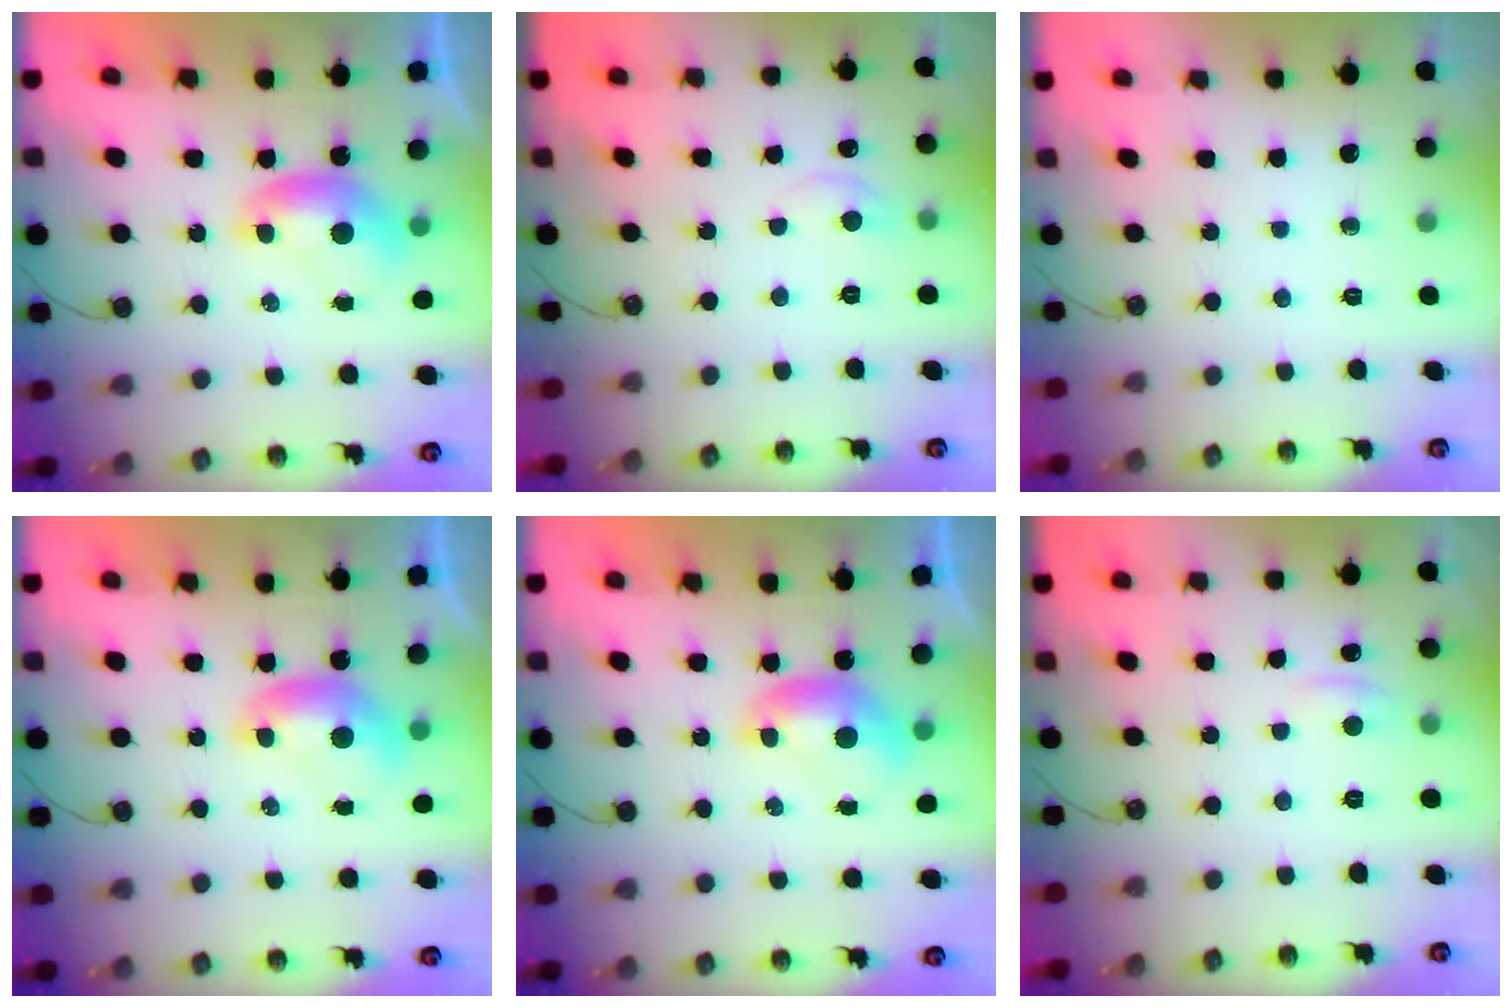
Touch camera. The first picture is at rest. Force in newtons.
{"total": 0.6, "press": 0.1, "slide": 0.6}
{"total": 0.0}
{"total": 0.0}
{"total": 0.0}
{"total": 0.9, "press": 0.5, "slide": 0.7}